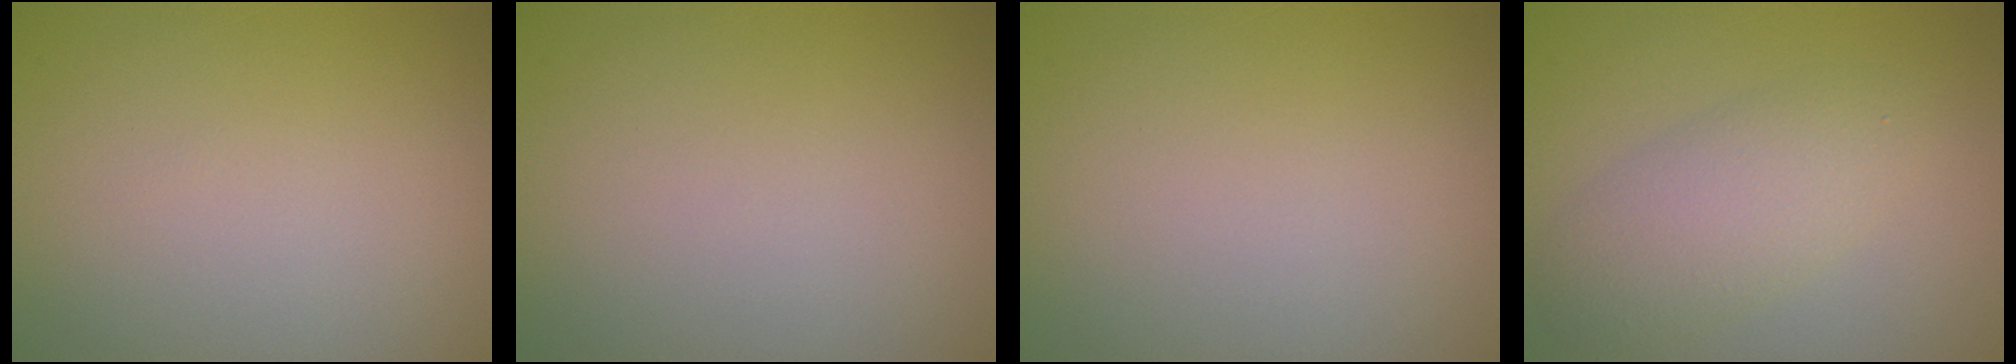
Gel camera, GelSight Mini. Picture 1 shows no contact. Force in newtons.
{"total": 0.0}
{"total": 0.0}
{"total": 4.1, "press": 4.1, "slide": 0.1}